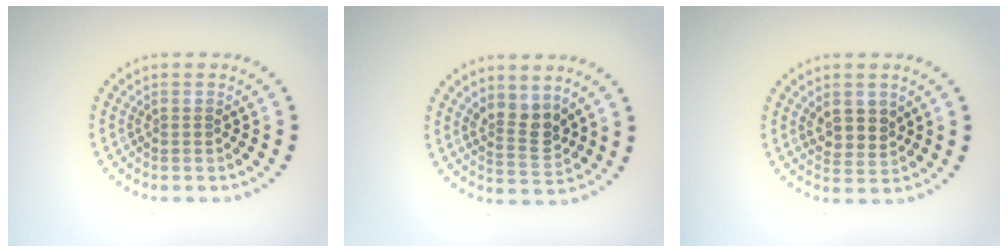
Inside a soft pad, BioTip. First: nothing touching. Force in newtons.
{"total": 2.9, "press": 2.6, "slide": 1.3}
{"total": 2.6, "press": 2.4, "slide": 1.0}